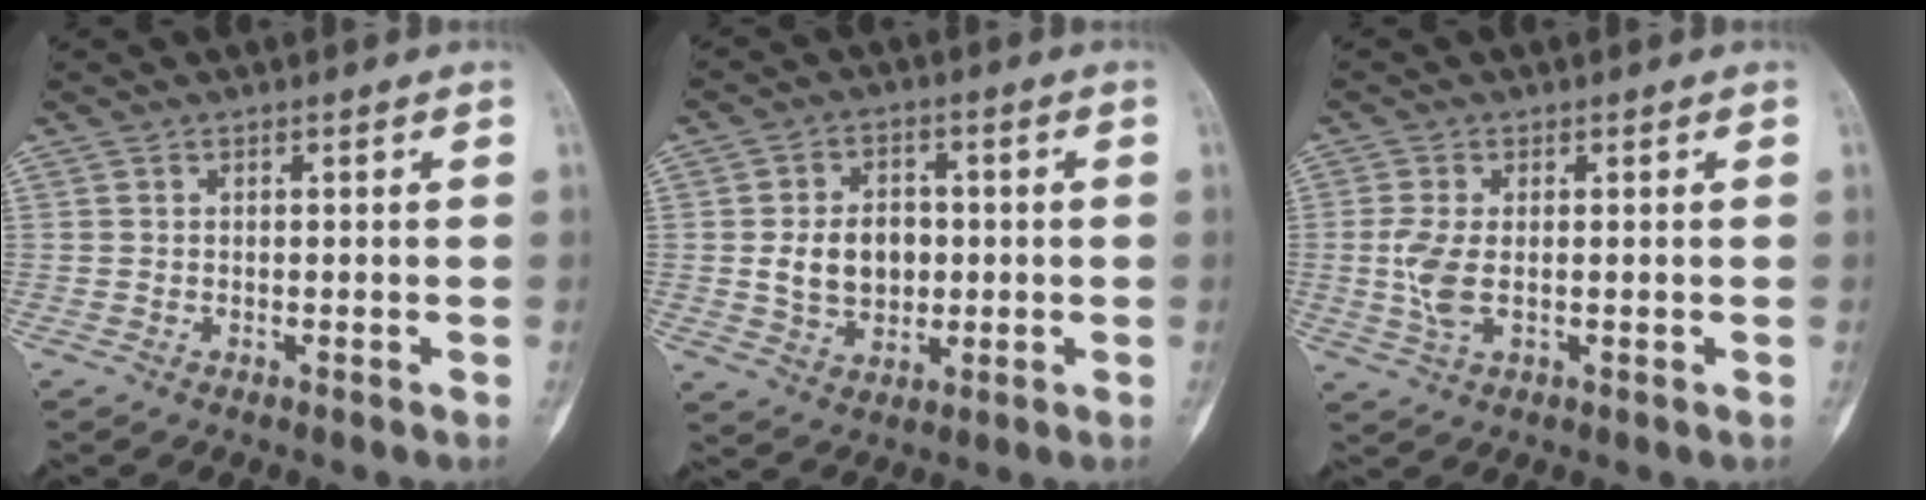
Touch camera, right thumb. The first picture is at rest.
{"total": 9.4, "force": [0.0, 7.0, 6.3], "torque": [-0.082, 0.004, 0.007]}
{"total": 5.2, "force": [-0.1, 2.5, 4.5], "torque": [-0.113, -0.005, -0.001]}